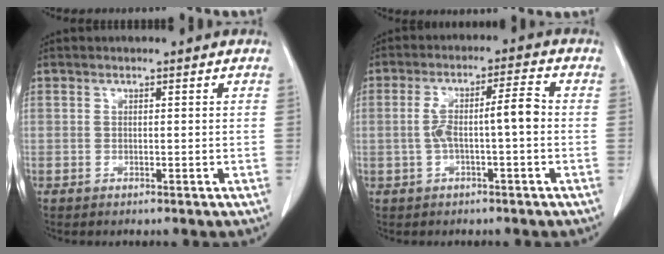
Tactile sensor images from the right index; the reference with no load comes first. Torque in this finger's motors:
{"motor_torque": [0.23, 0.05, 0.19, 0.09]}